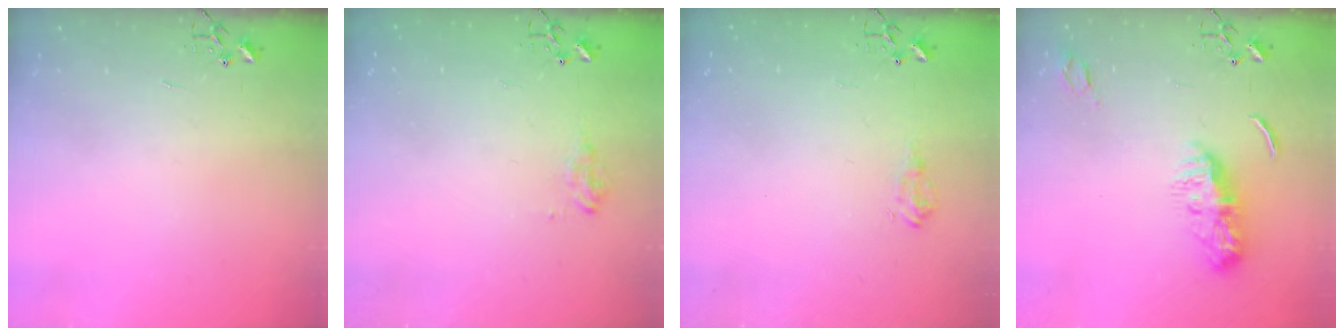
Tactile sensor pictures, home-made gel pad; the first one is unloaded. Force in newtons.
{"total": 7.7, "press": 7.7, "slide": 0.4}
{"total": 6.8, "press": 6.8, "slide": 0.8}
{"total": 9.4, "press": 9.4, "slide": 0.4}